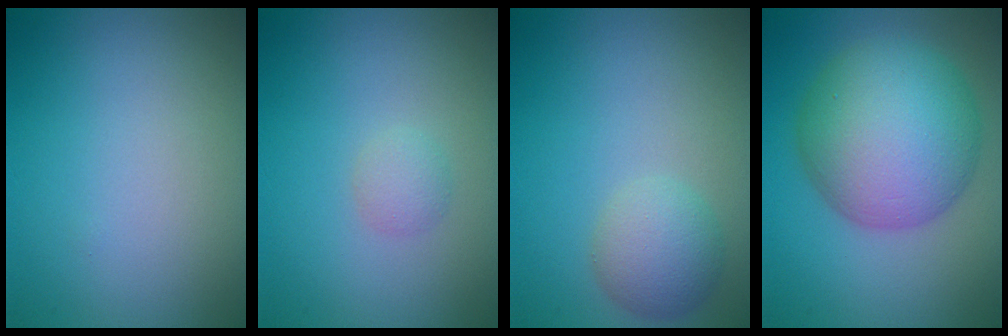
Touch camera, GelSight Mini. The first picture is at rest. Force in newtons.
{"total": 1.1, "press": 1.1, "slide": 0.1}
{"total": 2.9, "press": 2.9, "slide": 0.0}
{"total": 10.5, "press": 10.5, "slide": 0.2}